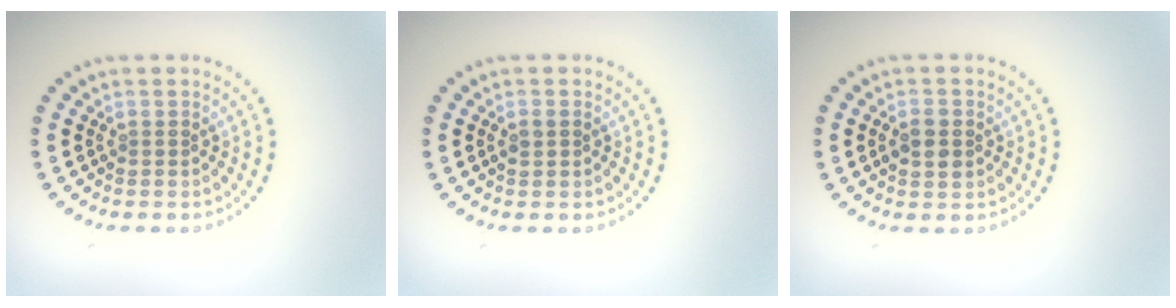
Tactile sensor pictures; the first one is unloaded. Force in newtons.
{"total": 0.9, "press": 0.9, "slide": 0.3}
{"total": 2.1, "press": 2.1, "slide": 0.2}